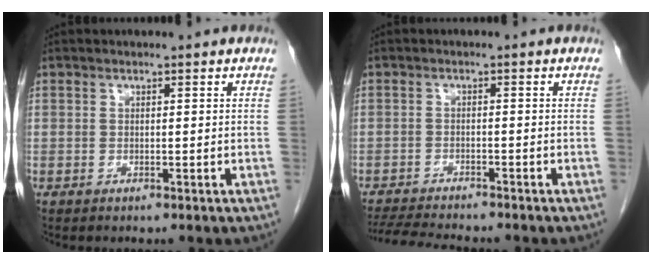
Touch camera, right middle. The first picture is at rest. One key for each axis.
{"total": 8.3, "fx": -7.7, "fy": 0.7, "fz": 3.1, "tx": -0.051, "ty": -0.013, "tz": -0.123}